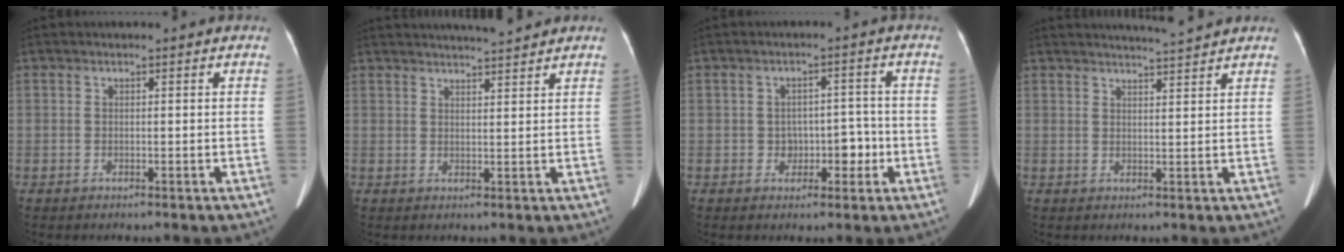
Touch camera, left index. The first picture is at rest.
{"total": 6.4, "force": [6.0, -0.1, 2.2], "torque": [-0.034, 0.014, 0.083]}
{"total": 4.3, "force": [-1.3, 3.0, 2.7], "torque": [-0.031, 0.021, -0.014]}
{"total": 4.7, "force": [4.5, -0.8, 1.1], "torque": [-0.021, 0.004, 0.063]}